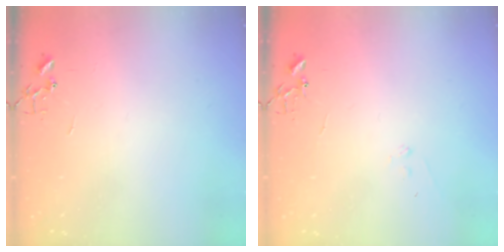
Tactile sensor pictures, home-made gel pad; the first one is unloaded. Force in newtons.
{"total": 7.1, "press": 7.1, "slide": 0.7}